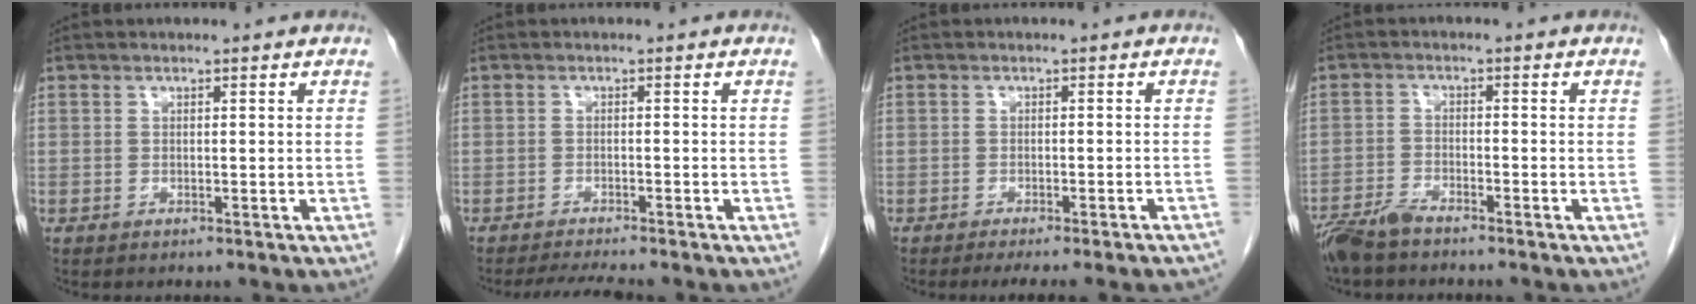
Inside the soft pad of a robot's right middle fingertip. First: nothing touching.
{"total": 4.1, "force": [-3.7, -0.3, 1.7], "torque": [-0.032, -0.016, -0.059]}
{"total": 11.7, "force": [-10.7, 0.8, 4.8], "torque": [-0.047, -0.008, -0.119]}
{"total": 4.7, "force": [-4.1, 0.8, 2.1], "torque": [-0.041, -0.011, -0.081]}